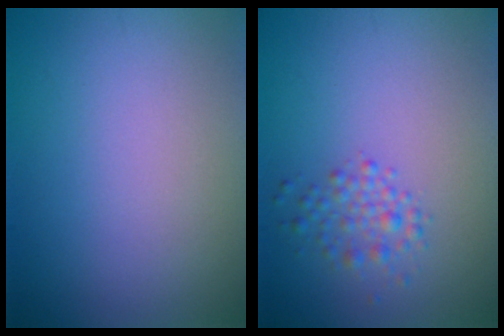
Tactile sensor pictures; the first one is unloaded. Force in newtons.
{"total": 1.9, "press": 1.9, "slide": 0.1}